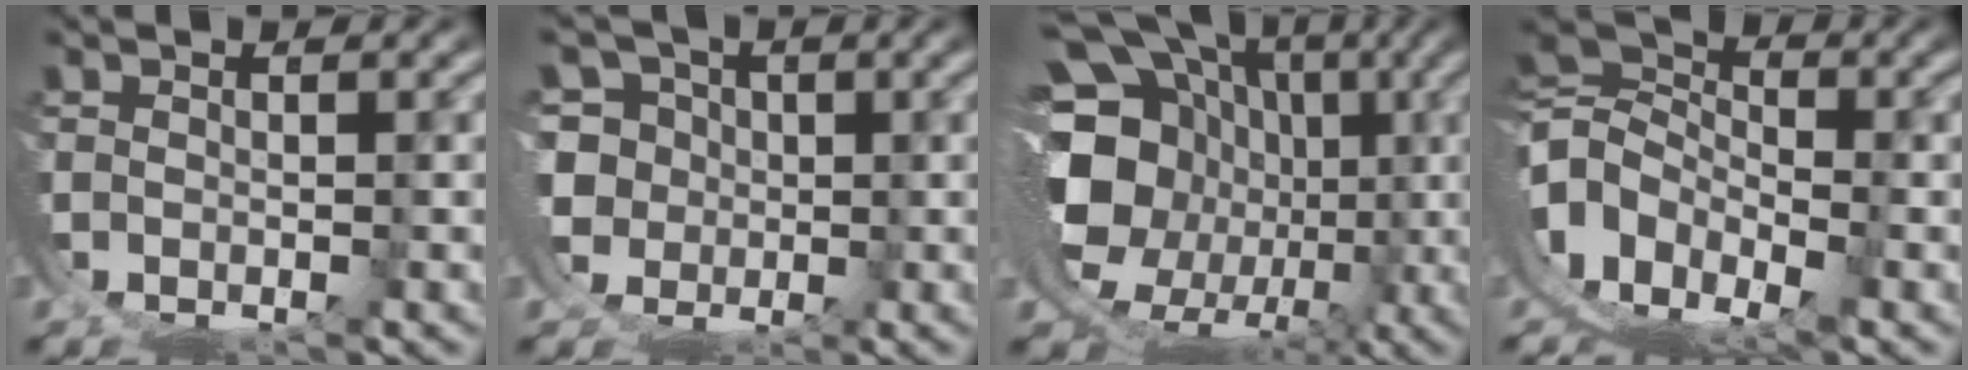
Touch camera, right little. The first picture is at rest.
{"total": 11.2, "force": [-0.3, 10.3, 4.3], "torque": [-0.126, -0.042, -0.006]}
{"total": 18.1, "force": [-1.0, 14.2, 11.2], "torque": [-0.209, -0.054, -0.004]}
{"total": 14.1, "force": [-1.7, 11.6, 7.7], "torque": [-0.184, -0.043, -0.032]}